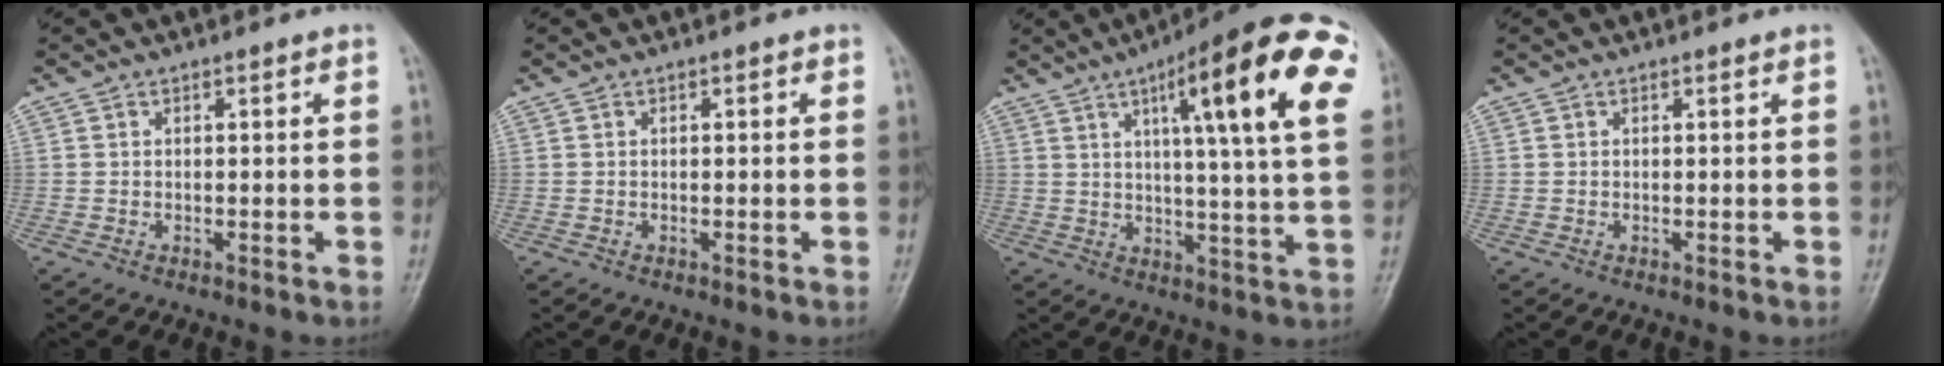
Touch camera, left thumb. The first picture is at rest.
{"total": 0.6, "force": [0.1, 0.4, 0.5], "torque": [0.000, 0.002, -0.001]}
{"total": 22.4, "force": [8.3, 4.0, 20.5], "torque": [-0.271, -0.004, 0.108]}
{"total": 0.0}